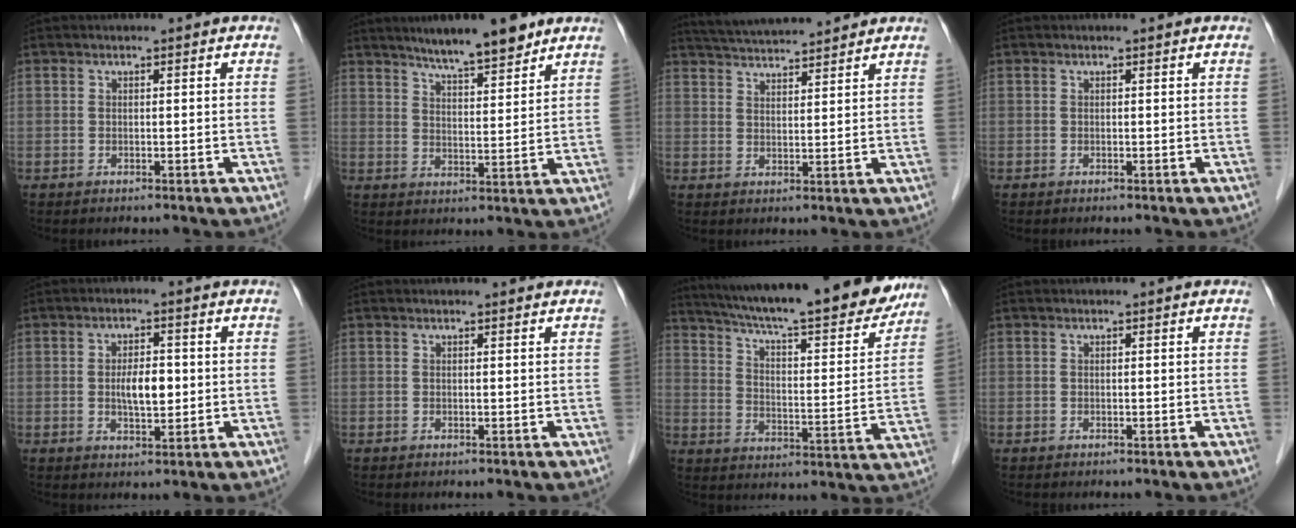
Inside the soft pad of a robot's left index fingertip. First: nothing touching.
{"total": 8.9, "force": [7.1, 1.0, 5.2], "torque": [-0.082, 0.007, 0.118]}
{"total": 9.8, "force": [9.2, 0.4, 3.2], "torque": [-0.061, 0.024, 0.146]}
{"total": 0.0}
{"total": 4.6, "force": [-0.2, 1.8, 4.2], "torque": [-0.075, -0.003, 0.001]}
{"total": 0.8, "force": [0.8, 0.0, 0.1], "torque": [-0.011, 0.000, 0.008]}
{"total": 25.3, "force": [22.0, 3.2, 12.0], "torque": [-0.197, -0.026, 0.302]}
{"total": 0.0}